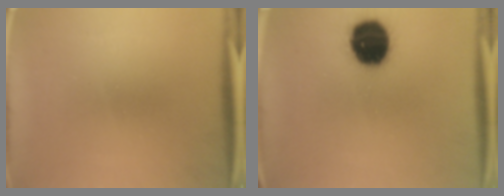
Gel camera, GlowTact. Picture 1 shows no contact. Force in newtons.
{"total": 16.3}